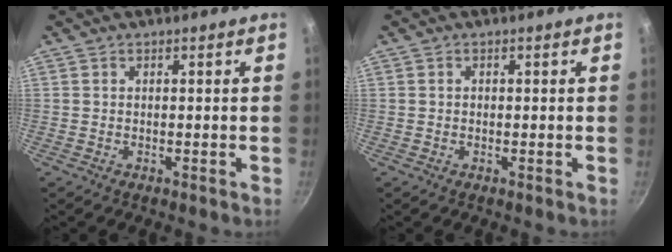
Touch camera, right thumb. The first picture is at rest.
{"total": 0.6, "force": [0.0, 0.6, 0.3], "torque": [-0.003, 0.003, 0.001]}